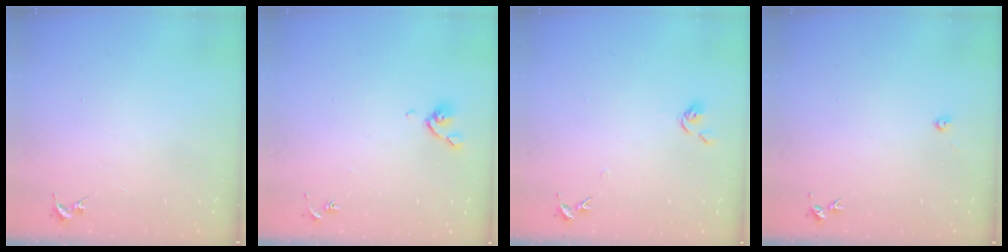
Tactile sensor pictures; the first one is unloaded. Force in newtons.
{"total": 5.2, "press": 5.1, "slide": 1.0}
{"total": 6.7, "press": 6.7, "slide": 0.6}
{"total": 2.2, "press": 2.2, "slide": 0.3}